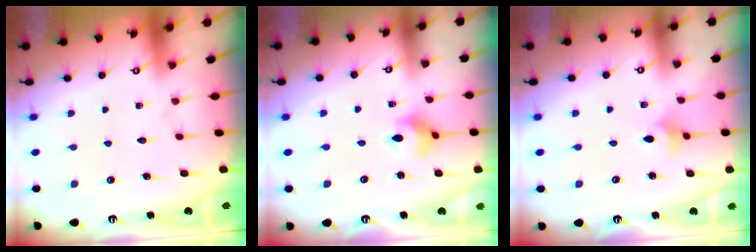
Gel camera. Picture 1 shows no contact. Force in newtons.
{"total": 5.5, "press": 5.4, "slide": 0.7}
{"total": 3.9, "press": 3.8, "slide": 0.8}